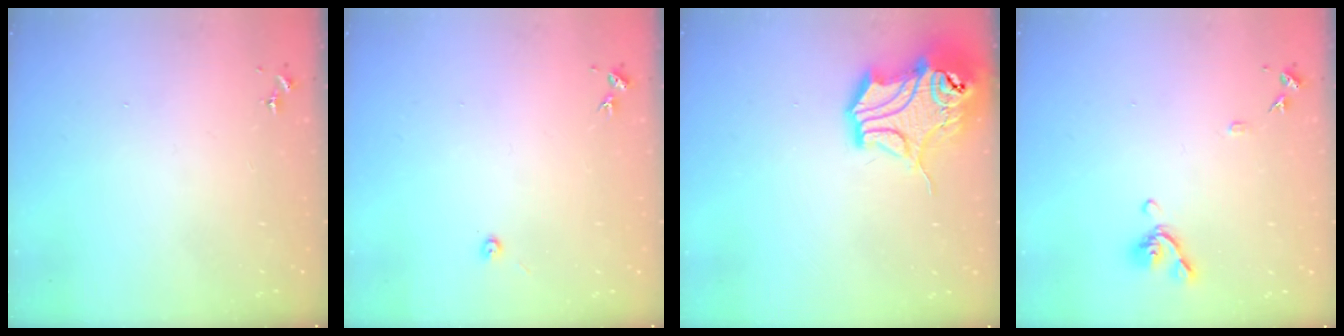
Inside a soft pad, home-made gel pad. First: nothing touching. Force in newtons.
{"total": 2.0, "press": 2.0, "slide": 0.3}
{"total": 16.3, "press": 16.2, "slide": 2.2}
{"total": 9.1, "press": 9.0, "slide": 1.4}